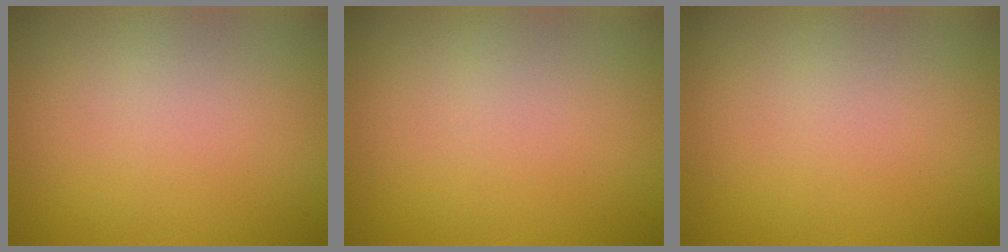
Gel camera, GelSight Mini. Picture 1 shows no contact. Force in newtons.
{"total": 0.0}
{"total": 0.0}